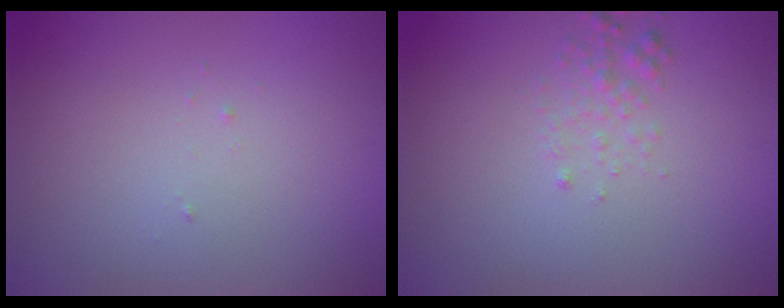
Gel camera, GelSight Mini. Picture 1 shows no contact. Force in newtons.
{"total": 1.4, "press": 1.4, "slide": 0.0}